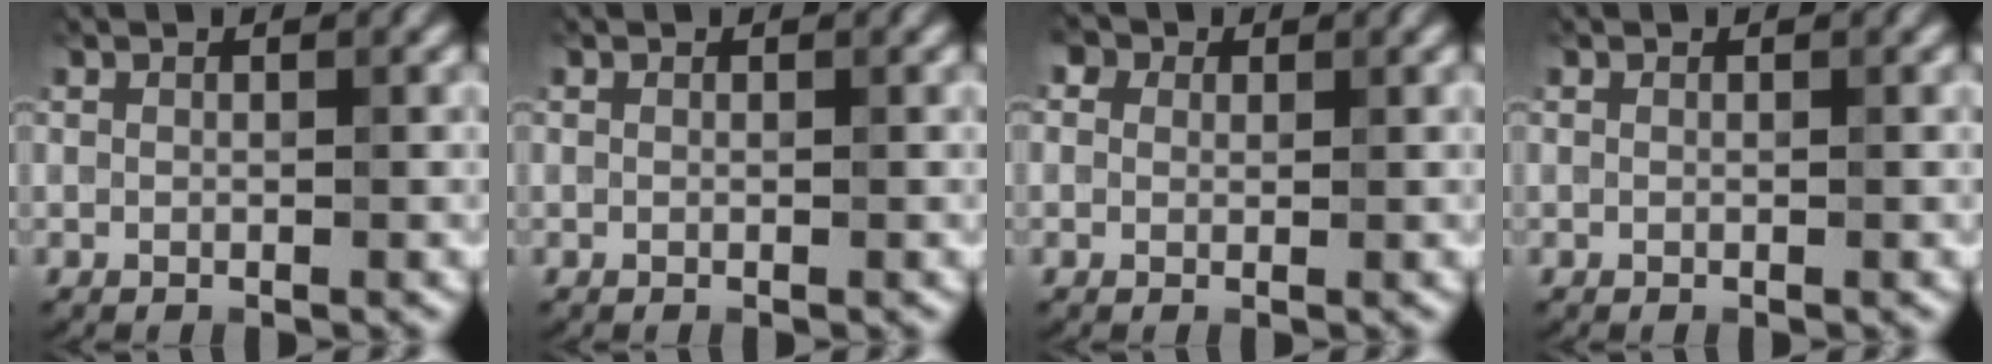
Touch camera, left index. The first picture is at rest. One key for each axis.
{"total": 0.0}
{"total": 3.3, "fx": 1.9, "fy": 2.3, "fz": 1.4, "tx": -0.033, "ty": 0.015, "tz": 0.012}
{"total": 0.0}